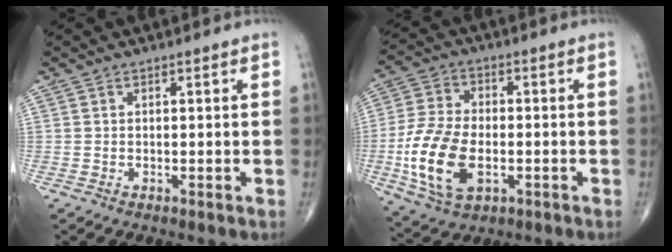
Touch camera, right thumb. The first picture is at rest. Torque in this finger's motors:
{"motor_torque": [0.37, 0.49, 1.34, -0.12, 0.46]}